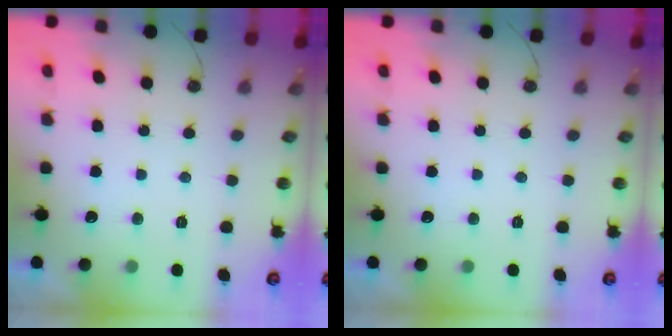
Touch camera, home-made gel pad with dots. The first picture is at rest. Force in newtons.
{"total": 0.0}